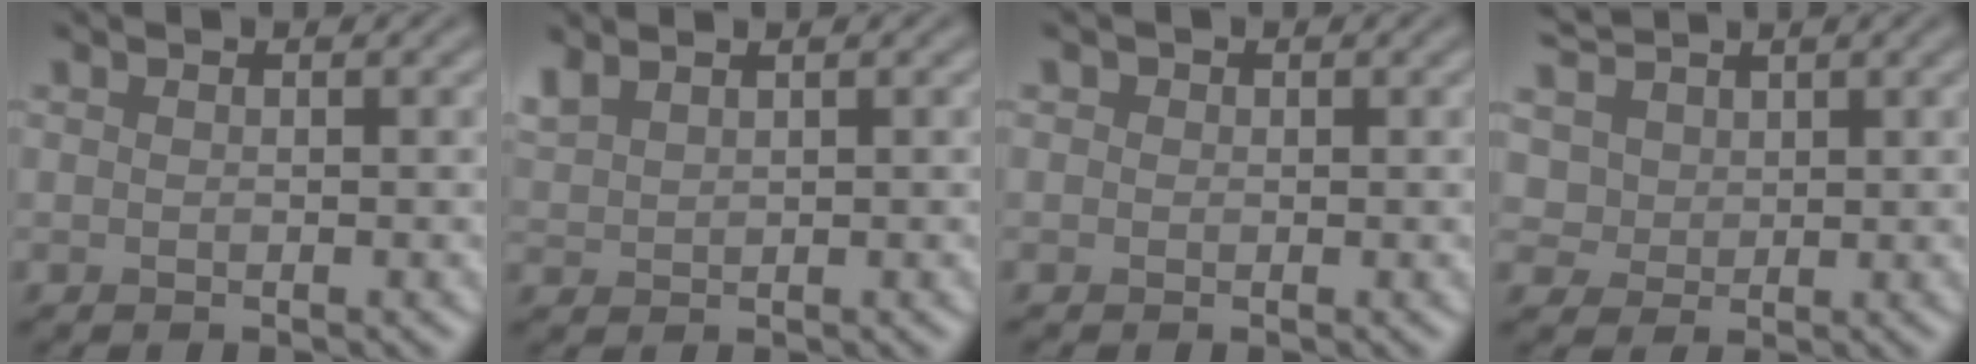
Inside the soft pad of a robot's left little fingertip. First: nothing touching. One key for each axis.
{"total": 2.0, "fx": 1.4, "fy": 0.9, "fz": 1.1, "tx": -0.036, "ty": 0.007, "tz": 0.034}
{"total": 1.5, "fx": 0.6, "fy": 1.2, "fz": 0.6, "tx": -0.014, "ty": 0.005, "tz": 0.006}
{"total": 7.6, "fx": 4.0, "fy": 5.3, "fz": 3.7, "tx": -0.094, "ty": 0.017, "tz": 0.055}